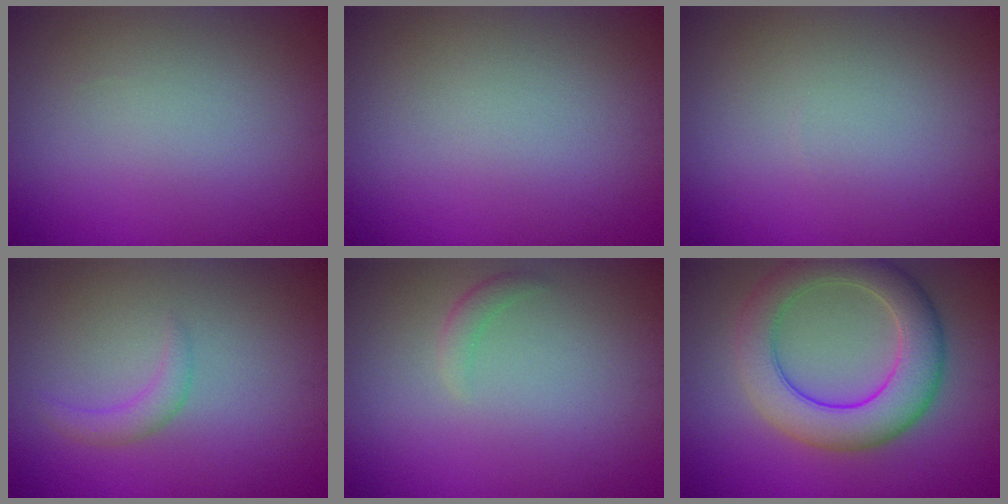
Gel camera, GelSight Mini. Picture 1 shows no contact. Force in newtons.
{"total": 0.0}
{"total": 0.0}
{"total": 1.6, "press": 1.6, "slide": 0.0}
{"total": 1.1, "press": 1.1, "slide": 0.0}
{"total": 7.4, "press": 7.4, "slide": 0.3}